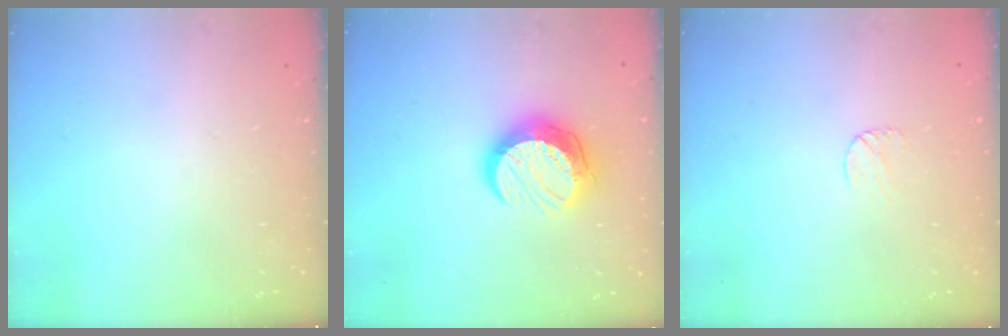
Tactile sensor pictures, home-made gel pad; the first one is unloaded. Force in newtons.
{"total": 12.3, "press": 12.2, "slide": 1.0}
{"total": 5.3, "press": 5.3, "slide": 0.4}